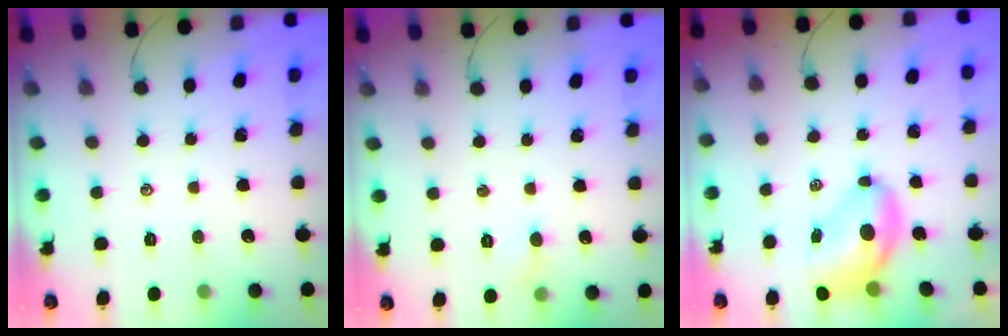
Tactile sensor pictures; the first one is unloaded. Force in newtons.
{"total": 3.7, "press": 3.5, "slide": 1.2}
{"total": 7.9, "press": 7.7, "slide": 1.7}